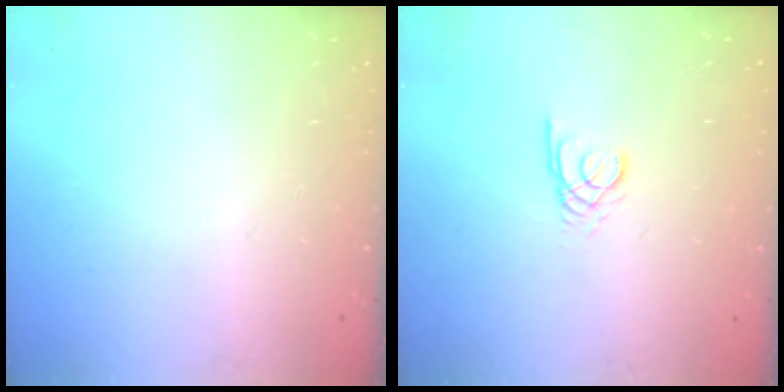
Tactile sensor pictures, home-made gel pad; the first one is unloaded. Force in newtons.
{"total": 2.3, "press": 2.3, "slide": 0.2}